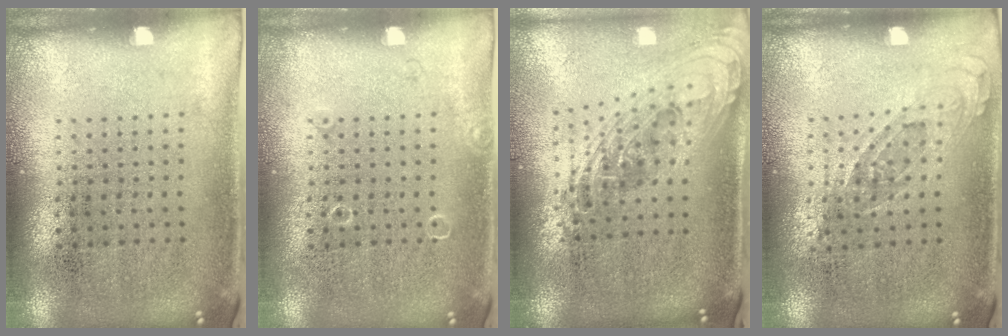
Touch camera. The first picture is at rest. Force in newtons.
{"total": 0.5, "press": 0.5, "slide": 0.1}
{"total": 2.3, "press": 1.7, "slide": 1.5}
{"total": 0.8, "press": 0.7, "slide": 0.3}